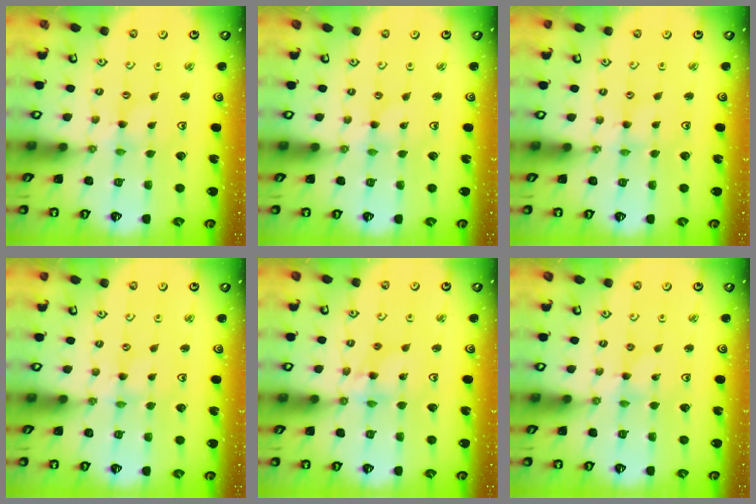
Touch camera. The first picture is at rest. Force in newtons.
{"total": 0.0}
{"total": 0.8, "press": 0.8, "slide": 0.1}
{"total": 0.0}
{"total": 5.4, "press": 5.4, "slide": 0.4}
{"total": 0.0}